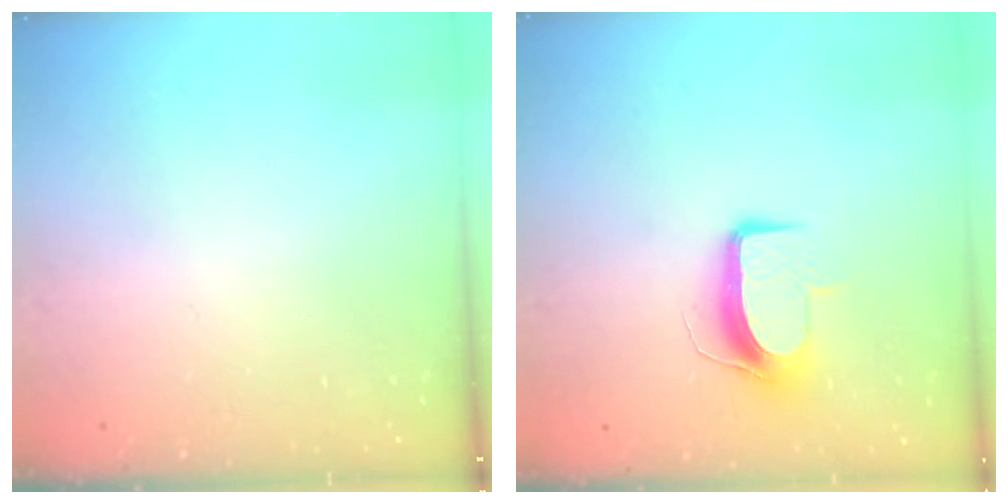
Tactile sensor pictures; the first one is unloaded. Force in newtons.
{"total": 9.8, "press": 9.8, "slide": 0.3}